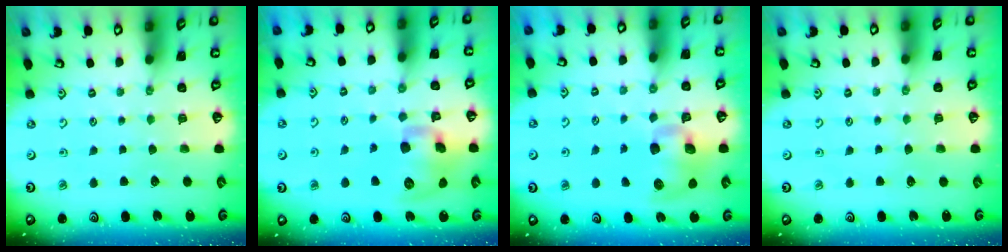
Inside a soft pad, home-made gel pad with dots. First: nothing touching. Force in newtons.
{"total": 13.5, "press": 13.3, "slide": 2.2}
{"total": 10.5, "press": 10.4, "slide": 1.8}
{"total": 0.0}